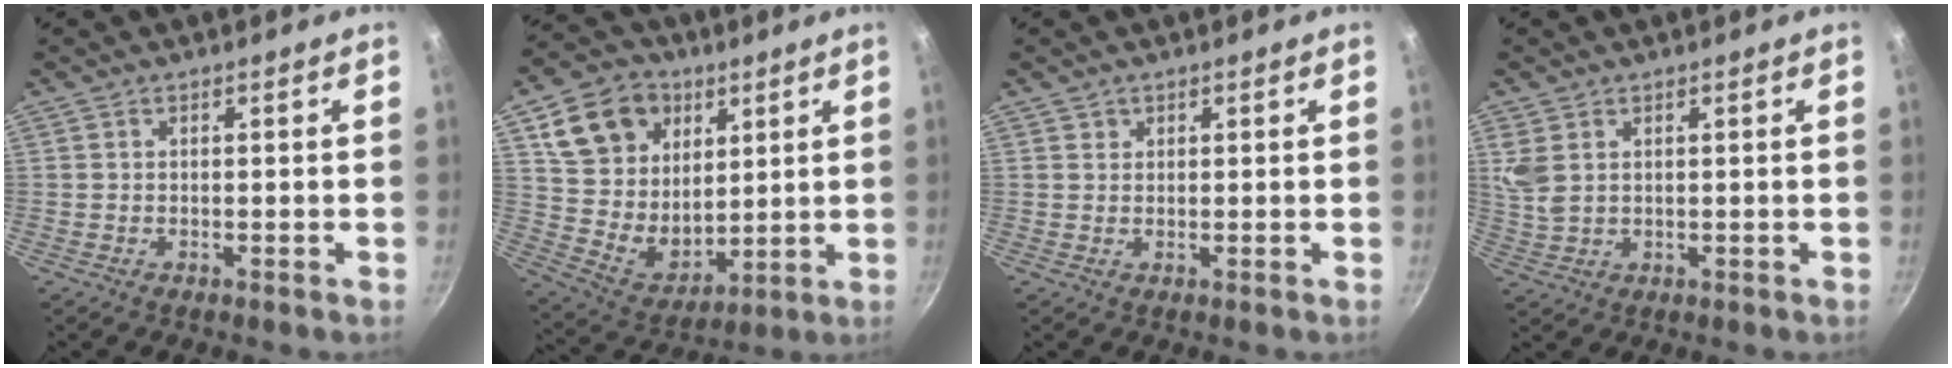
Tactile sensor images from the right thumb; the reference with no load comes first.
{"total": 17.8, "force": [7.5, 13.8, 8.2], "torque": [-0.110, -0.022, 0.147]}
{"total": 1.1, "force": [0.7, 0.8, 0.0], "torque": [0.013, -0.003, 0.008]}
{"total": 4.3, "force": [1.5, 2.7, 3.0], "torque": [-0.075, -0.001, 0.040]}